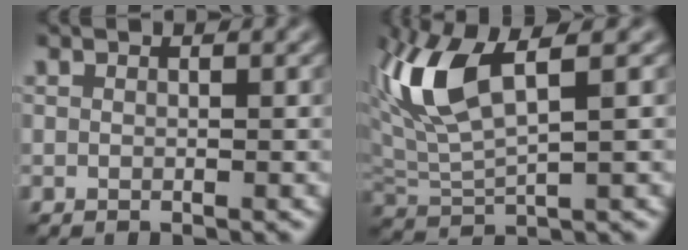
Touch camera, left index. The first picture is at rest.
{"total": 7.3, "force": [3.2, 2.5, 6.1], "torque": [-0.144, 0.007, 0.062]}